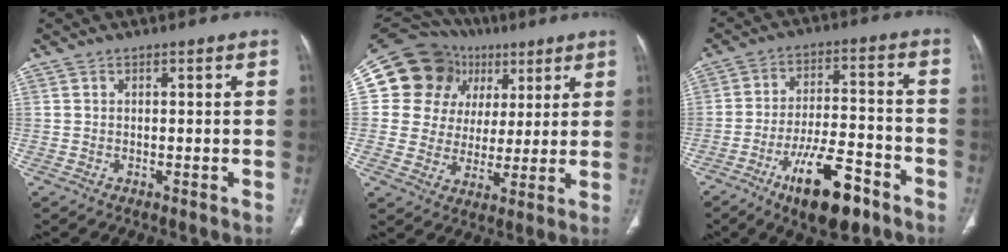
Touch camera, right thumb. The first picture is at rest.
{"total": 18.0, "force": [6.4, 15.8, 5.6], "torque": [-0.058, 0.033, 0.120]}
{"total": 14.6, "force": [-8.5, 5.3, 10.6], "torque": [-0.165, 0.051, -0.135]}